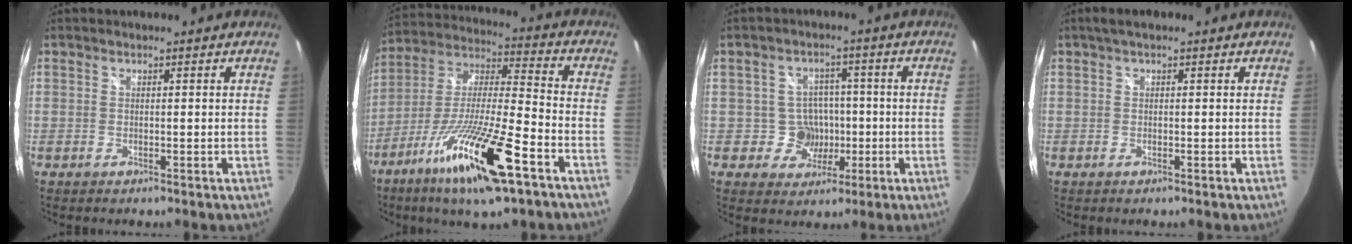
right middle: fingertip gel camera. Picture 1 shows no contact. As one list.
[{"total": 19.9, "force": [-11.2, 2.8, 16.2], "torque": [-0.317, -0.037, -0.208]}, {"total": 6.1, "force": [-1.2, 5.9, 1.0], "torque": [-0.027, 0.017, -0.008]}, {"total": 2.5, "force": [1.2, 0.9, 2.0], "torque": [-0.034, 0.007, 0.013]}]